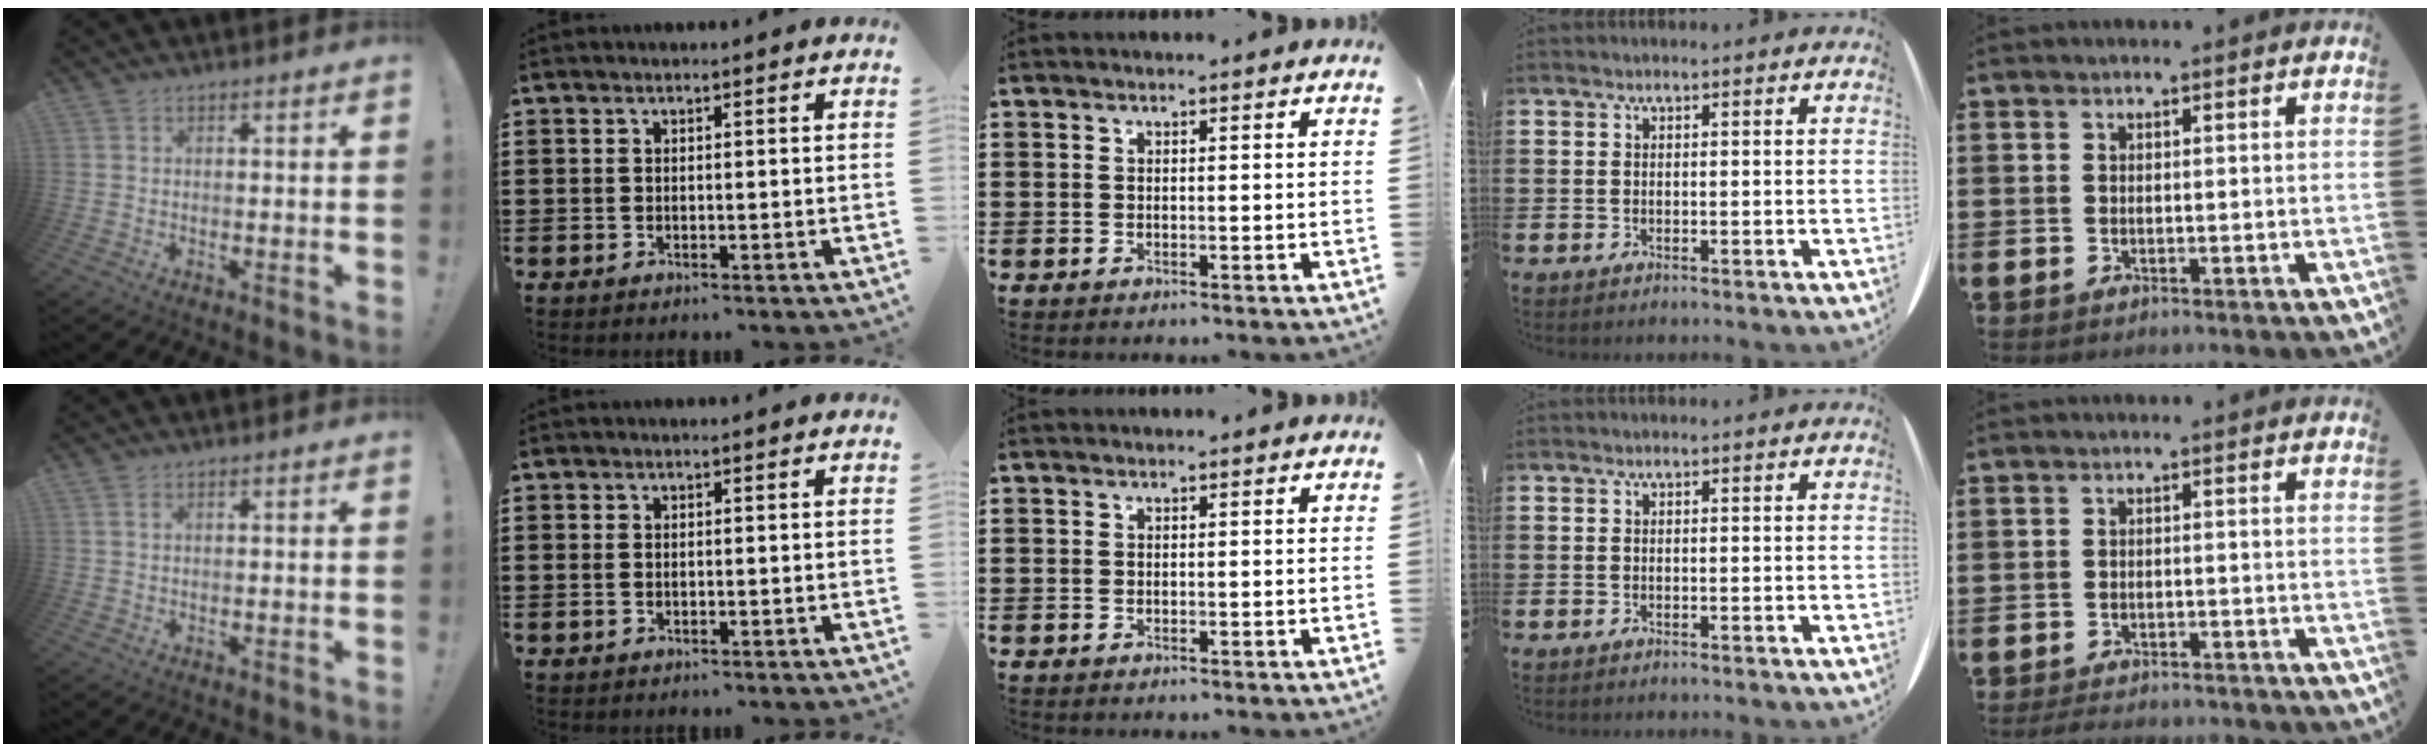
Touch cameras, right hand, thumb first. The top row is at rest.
{"thumb": {"total": 1.4, "force": [0.7, 0.6, 1.0], "torque": [-0.021, 0.001, 0.014]}, "index": {"total": 0.8, "force": [-0.1, 0.4, 0.7], "torque": [-0.016, 0.001, -0.002]}, "little": {"total": 2.1, "force": [-2.1, 0.1, 0.3], "torque": [-0.008, 0.004, -0.044]}}